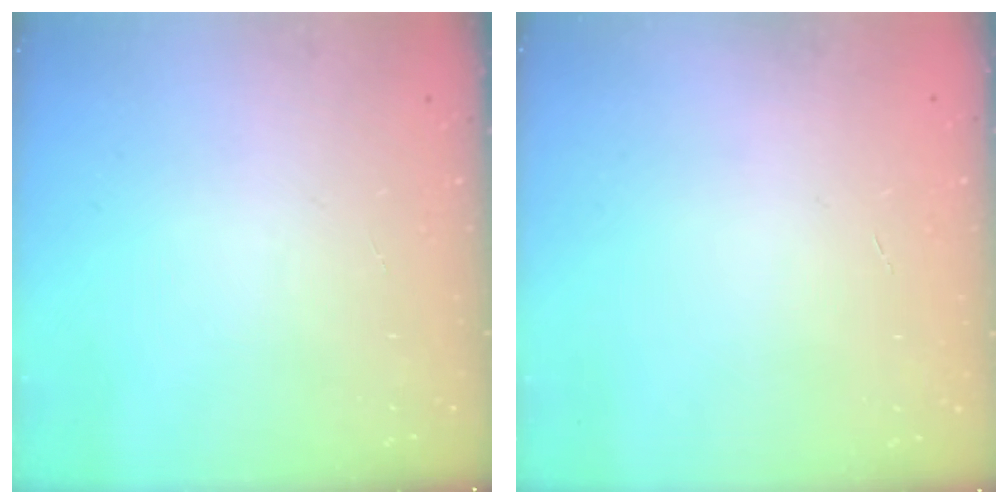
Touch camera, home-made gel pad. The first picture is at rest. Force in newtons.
{"total": 0.0}